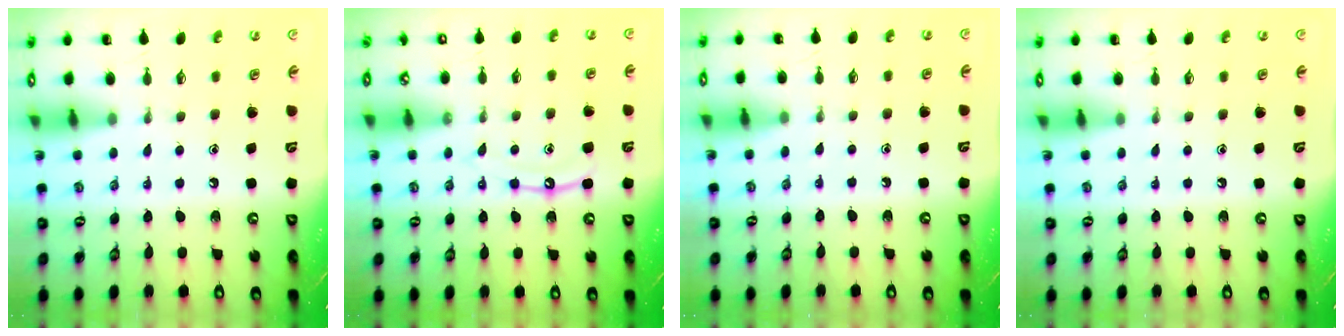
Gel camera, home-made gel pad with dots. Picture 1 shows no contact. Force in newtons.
{"total": 10.3, "press": 10.3, "slide": 0.9}
{"total": 3.9, "press": 3.9, "slide": 0.5}
{"total": 0.0}